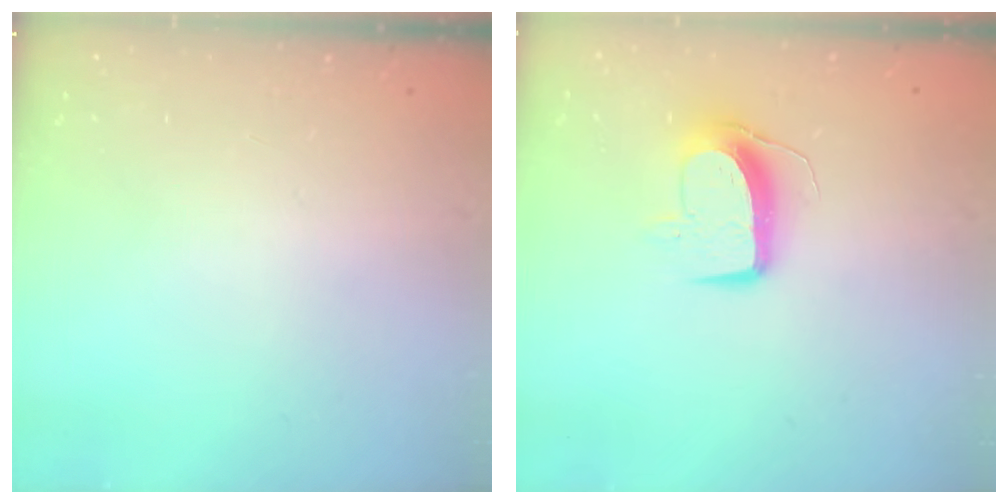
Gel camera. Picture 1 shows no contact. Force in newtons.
{"total": 9.8, "press": 9.7, "slide": 0.8}